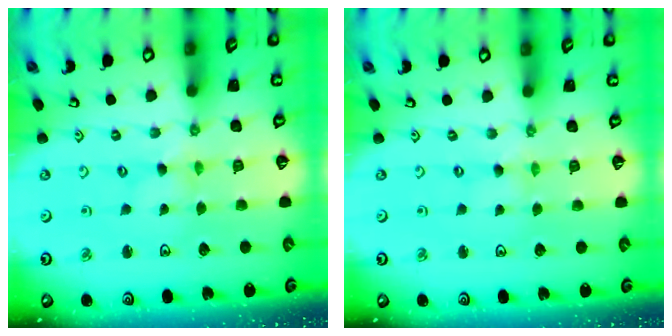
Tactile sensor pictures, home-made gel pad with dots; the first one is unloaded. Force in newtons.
{"total": 0.0}